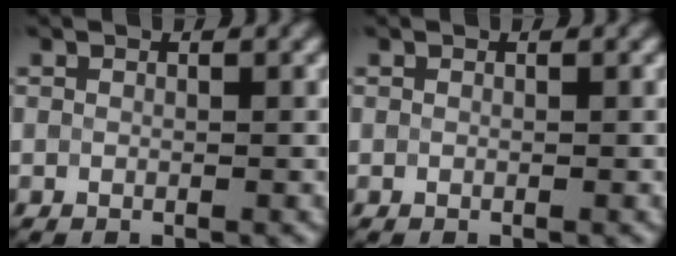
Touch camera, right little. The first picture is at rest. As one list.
[{"total": 0.0}]